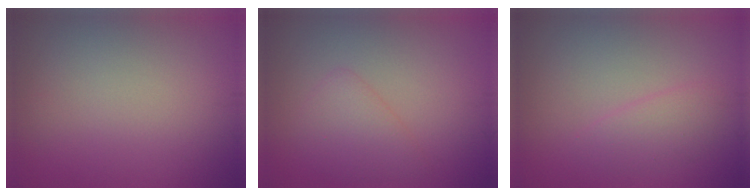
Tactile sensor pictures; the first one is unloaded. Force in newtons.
{"total": 2.5, "press": 2.4, "slide": 0.2}
{"total": 1.6, "press": 1.6, "slide": 0.1}